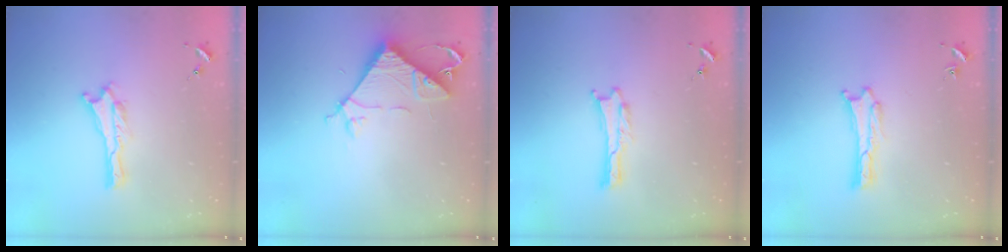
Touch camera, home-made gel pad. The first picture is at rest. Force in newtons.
{"total": 8.0, "press": 8.0, "slide": 0.7}
{"total": 0.0}
{"total": 0.9, "press": 0.9, "slide": 0.0}